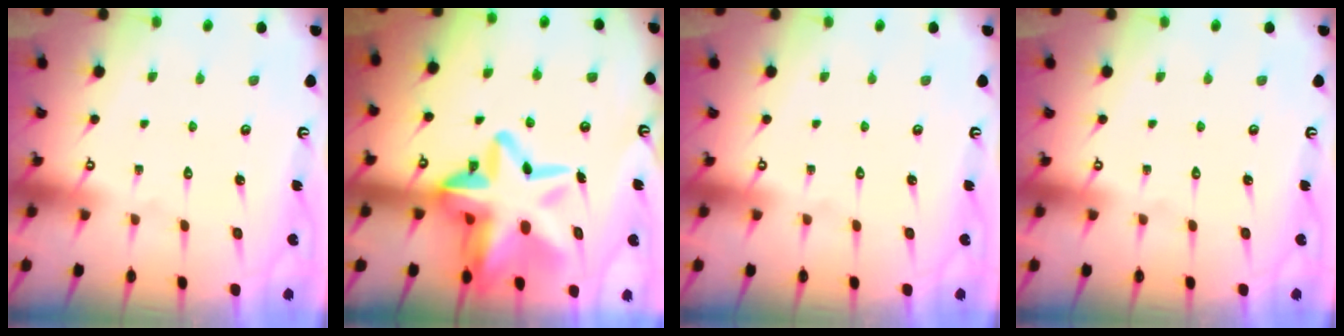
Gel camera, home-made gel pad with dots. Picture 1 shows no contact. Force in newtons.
{"total": 20.7, "press": 20.3, "slide": 3.6}
{"total": 0.0}
{"total": 0.0}